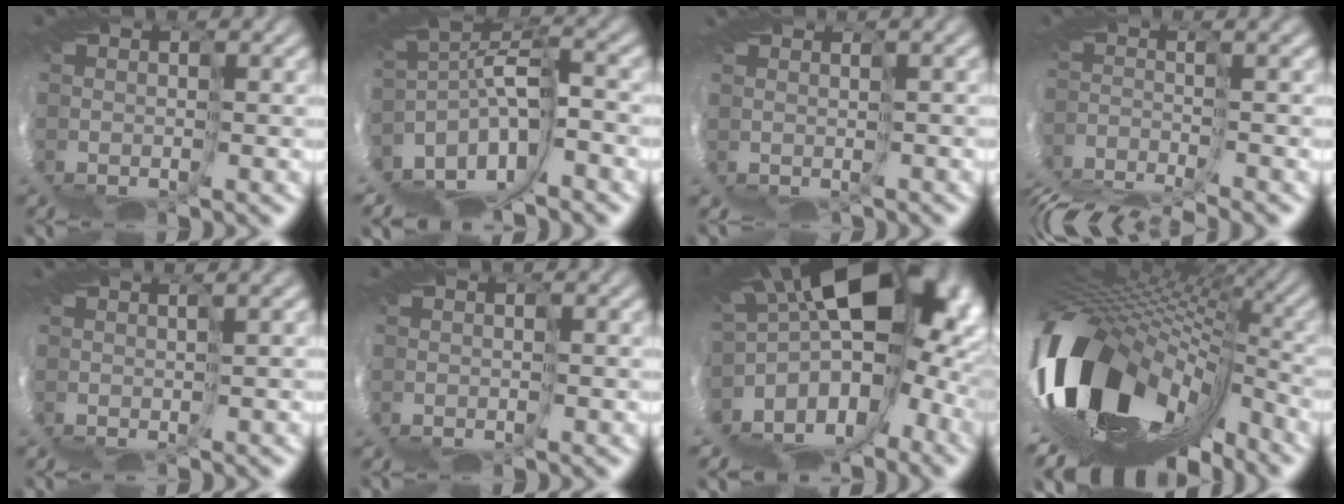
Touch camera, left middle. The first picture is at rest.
{"total": 5.4, "force": [-4.3, -1.0, 3.2], "torque": [-0.100, -0.006, -0.063]}
{"total": 1.7, "force": [-0.6, -0.9, -1.2], "torque": [0.018, -0.018, 0.008]}
{"total": 7.9, "force": [-7.4, -2.5, -1.1], "torque": [0.001, -0.020, -0.105]}
{"total": 3.5, "force": [-0.2, -2.9, -2.0], "torque": [0.019, -0.006, 0.010]}
{"total": 0.0}
{"total": 9.3, "force": [0.4, 3.9, 8.5], "torque": [-0.115, -0.026, 0.027]}
{"total": 9.1, "force": [-2.9, 4.3, 7.5], "torque": [-0.173, -0.026, -0.041]}